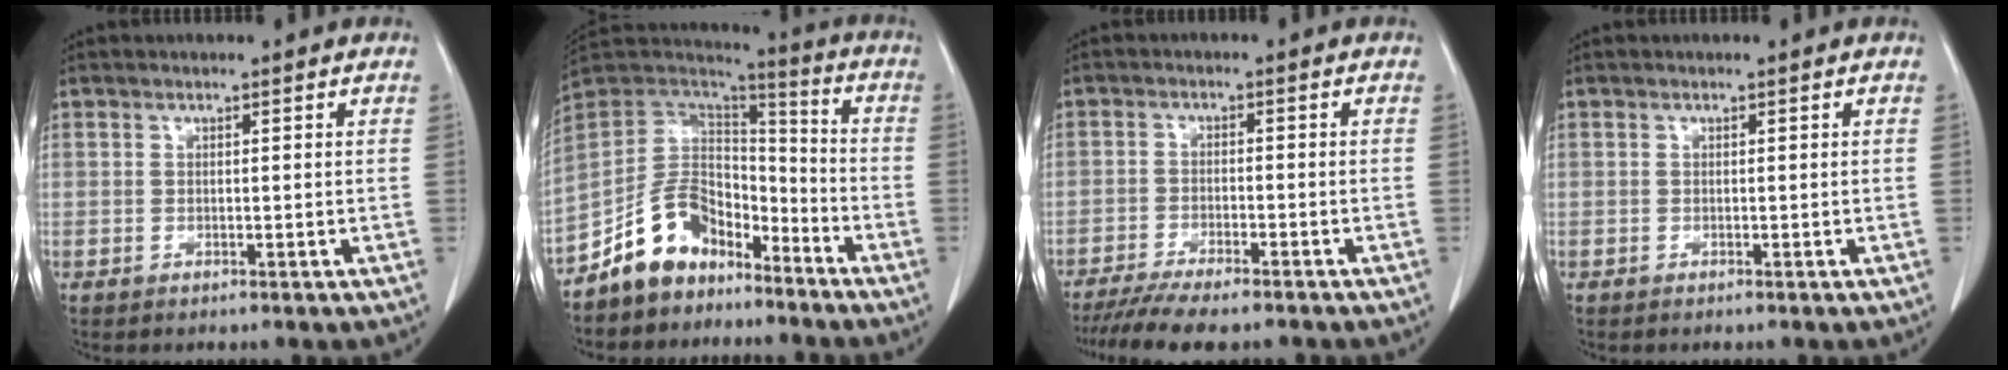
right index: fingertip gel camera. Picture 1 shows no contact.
{"total": 11.4, "force": [-8.1, 6.7, 4.3], "torque": [-0.085, 0.050, -0.151]}
{"total": 10.6, "force": [-9.0, 1.4, 5.4], "torque": [-0.079, -0.015, -0.138]}
{"total": 0.0}